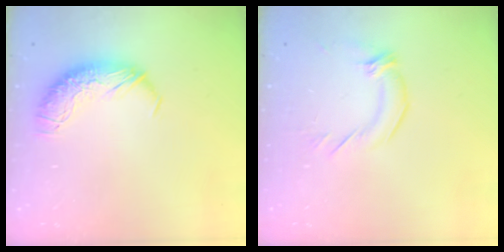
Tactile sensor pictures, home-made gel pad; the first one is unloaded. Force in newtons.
{"total": 2.2, "press": 1.1, "slide": 1.9}